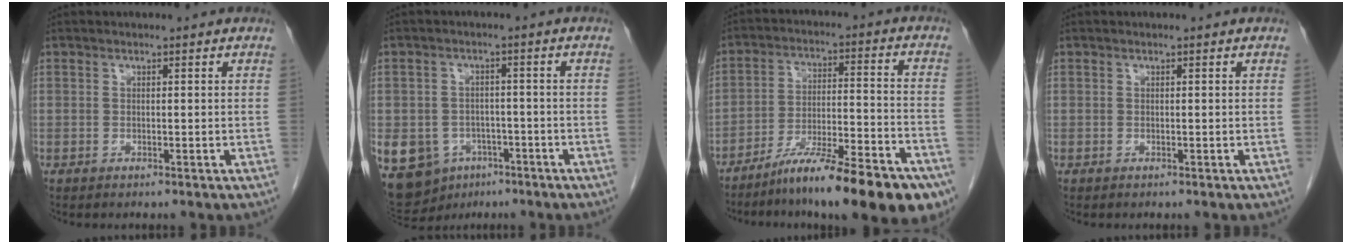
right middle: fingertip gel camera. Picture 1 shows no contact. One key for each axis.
{"total": 16.1, "fx": -7.3, "fy": 12.9, "fz": 6.4, "tx": -0.177, "ty": 0.003, "tz": -0.096}
{"total": 20.2, "fx": -14.8, "fy": 2.3, "fz": 13.5, "tx": -0.147, "ty": 0.004, "tz": -0.235}
{"total": 0.0}